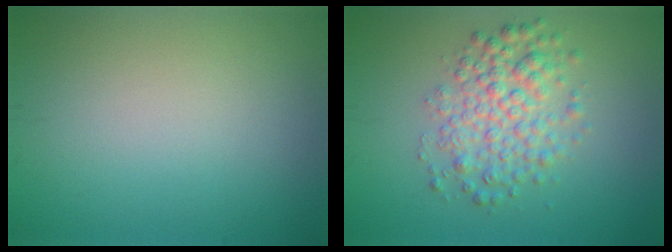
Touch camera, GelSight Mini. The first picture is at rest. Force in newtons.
{"total": 4.3, "press": 4.3, "slide": 0.1}